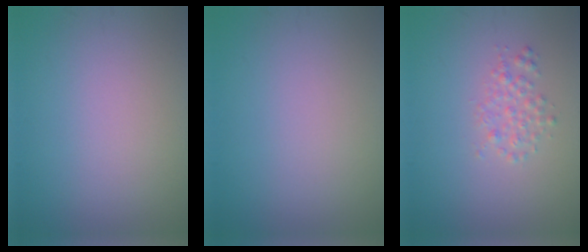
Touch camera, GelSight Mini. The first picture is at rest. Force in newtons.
{"total": 0.0}
{"total": 1.6, "press": 1.6, "slide": 0.1}